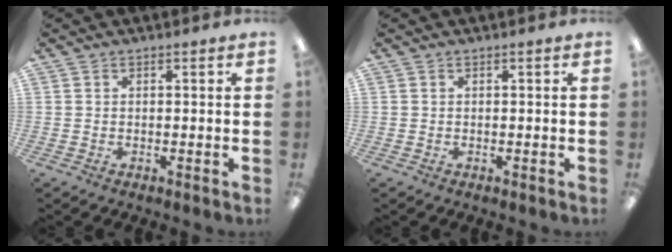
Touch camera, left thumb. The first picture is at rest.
{"total": 0.0}